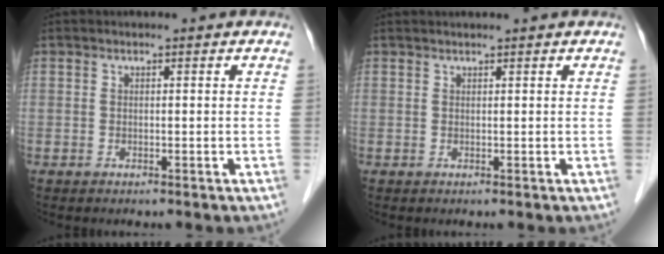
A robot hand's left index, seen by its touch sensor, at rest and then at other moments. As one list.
[{"total": 2.4, "force": [2.2, 0.0, 1.0], "torque": [-0.009, 0.023, 0.031]}]